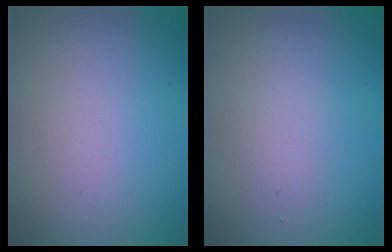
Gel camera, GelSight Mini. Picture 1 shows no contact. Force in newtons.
{"total": 1.1, "press": 1.1, "slide": 0.0}